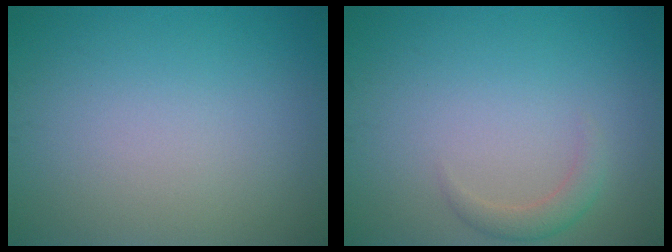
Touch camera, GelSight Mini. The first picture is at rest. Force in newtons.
{"total": 1.7, "press": 1.7, "slide": 0.1}